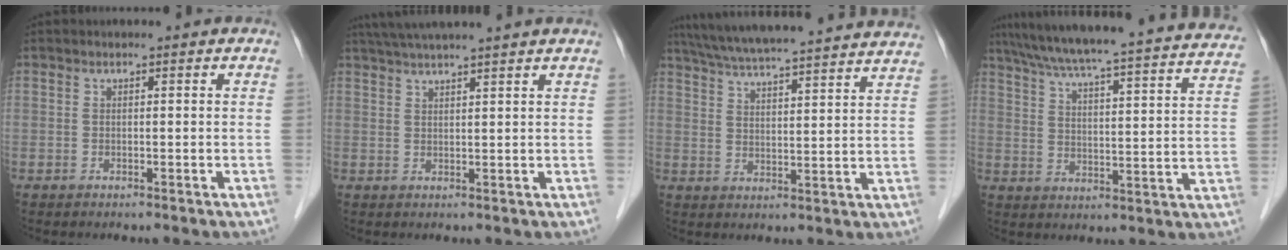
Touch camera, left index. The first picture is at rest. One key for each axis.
{"total": 10.4, "fx": 9.0, "fy": -0.9, "fz": 5.2, "tx": -0.087, "ty": 0.038, "tz": 0.123}
{"total": 28.4, "fx": 26.0, "fy": 1.3, "fz": 11.4, "tx": -0.192, "ty": -0.006, "tz": 0.338}
{"total": 29.5, "fx": 25.7, "fy": 2.7, "fz": 14.2, "tx": -0.225, "ty": -0.027, "tz": 0.320}